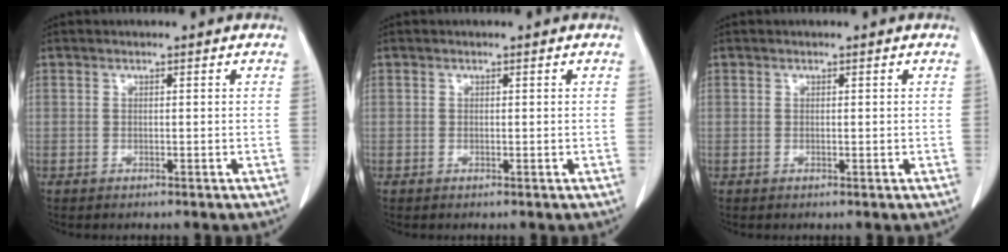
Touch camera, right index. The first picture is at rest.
{"total": 0.0}
{"total": 0.0}